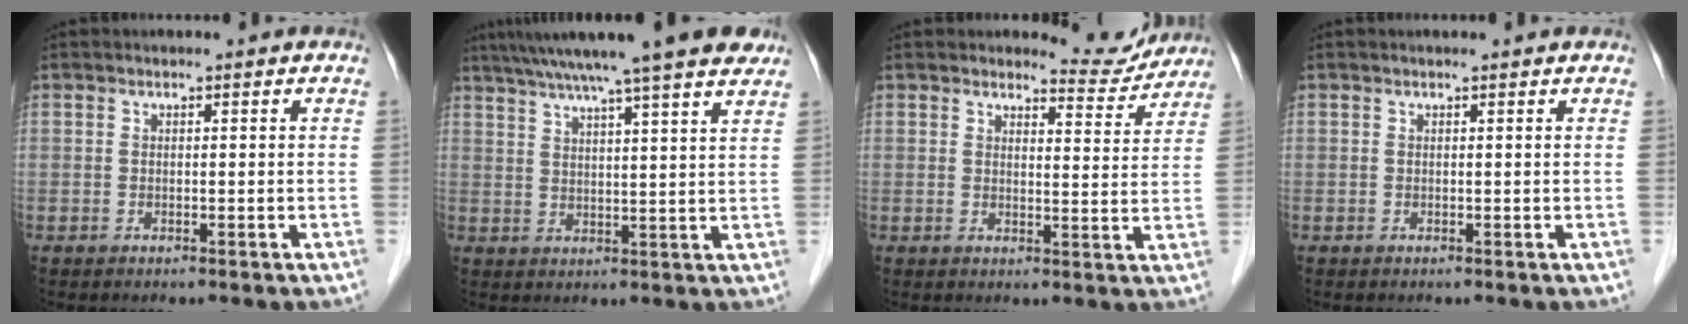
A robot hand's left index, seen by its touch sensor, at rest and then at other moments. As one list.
[{"total": 18.1, "force": [15.0, 0.4, 10.3], "torque": [-0.172, 0.028, 0.203]}, {"total": 4.9, "force": [4.8, 1.0, -0.6], "torque": [0.008, -0.025, 0.050]}, {"total": 1.2, "force": [1.1, 0.0, 0.5], "torque": [-0.008, 0.008, 0.012]}]